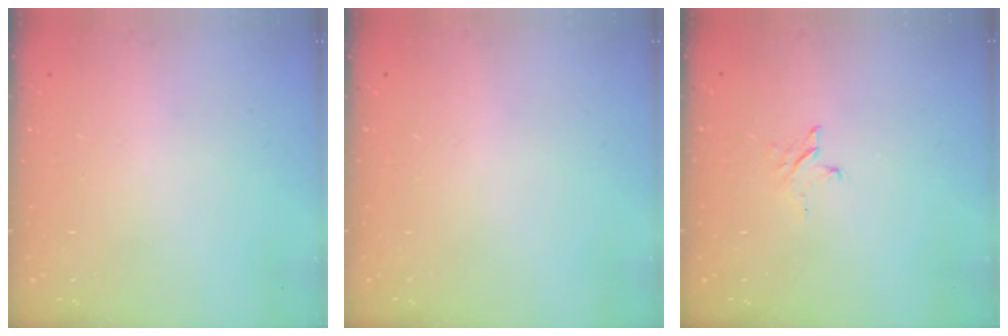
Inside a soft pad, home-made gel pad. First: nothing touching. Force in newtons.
{"total": 0.0}
{"total": 2.6, "press": 2.6, "slide": 0.3}